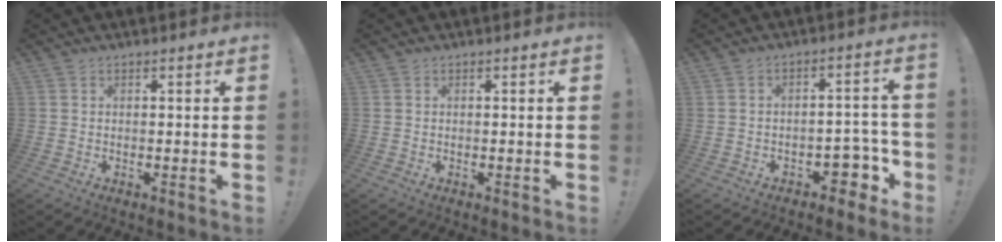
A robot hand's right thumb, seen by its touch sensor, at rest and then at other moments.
{"total": 0.0}
{"total": 7.5, "force": [-3.6, 5.1, 4.2], "torque": [-0.035, 0.019, -0.056]}